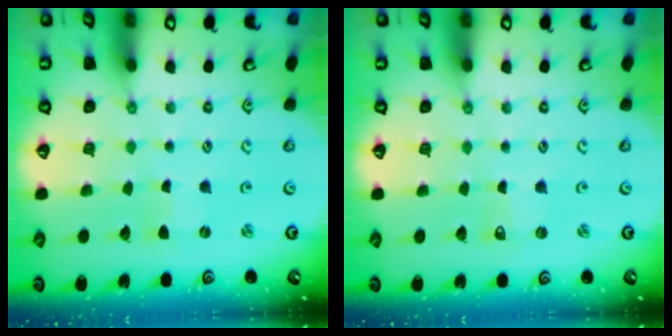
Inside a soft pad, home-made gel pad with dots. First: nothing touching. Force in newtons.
{"total": 0.6, "press": 0.6, "slide": 0.0}